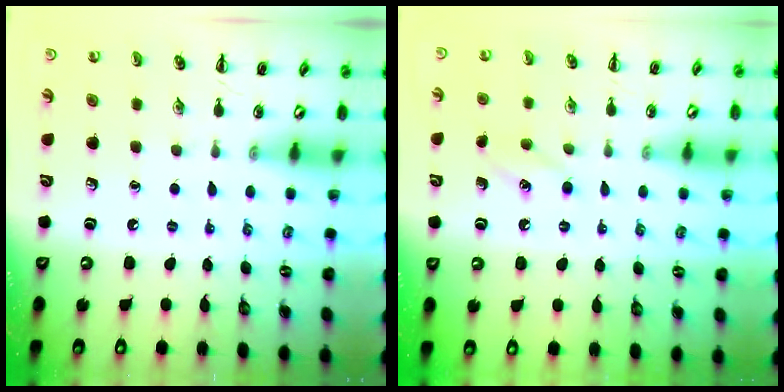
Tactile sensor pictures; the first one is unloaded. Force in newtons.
{"total": 8.7, "press": 8.5, "slide": 1.8}